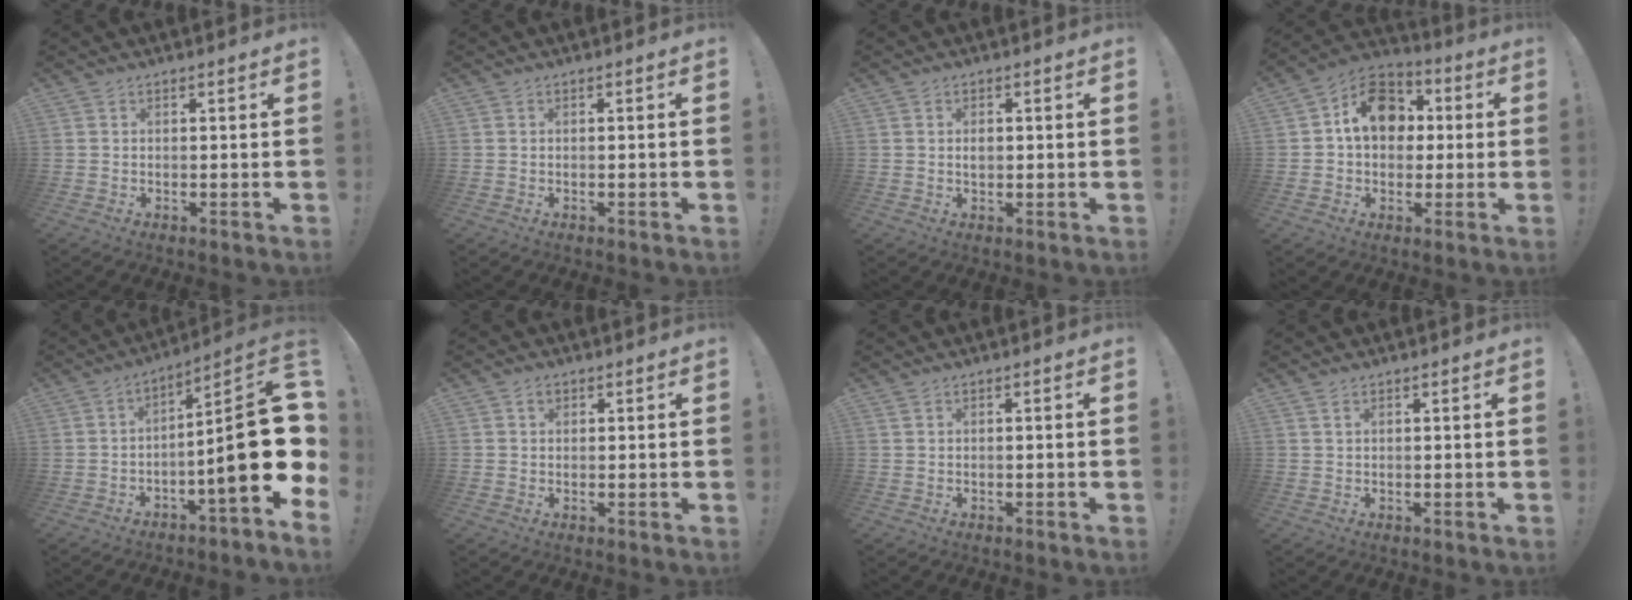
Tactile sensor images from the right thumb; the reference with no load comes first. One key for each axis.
{"total": 0.0}
{"total": 1.6, "fx": 0.0, "fy": 1.2, "fz": 1.2, "tx": -0.011, "ty": 0.000, "tz": -0.002}
{"total": 13.8, "fx": 2.9, "fy": 10.9, "fz": 8.0, "tx": -0.110, "ty": 0.009, "tz": 0.059}
{"total": 21.5, "fx": -2.2, "fy": 4.5, "fz": 20.9, "tx": -0.315, "ty": 0.006, "tz": -0.034}
{"total": 1.4, "fx": 0.7, "fy": 1.0, "fz": 0.6, "tx": -0.004, "ty": -0.001, "tz": 0.012}
{"total": 0.7, "fx": -0.1, "fy": -0.1, "fz": 0.6, "tx": -0.016, "ty": 0.002, "tz": -0.002}
{"total": 1.4, "fx": 0.7, "fy": 0.5, "fz": 1.0, "tx": -0.015, "ty": -0.002, "tz": 0.012}